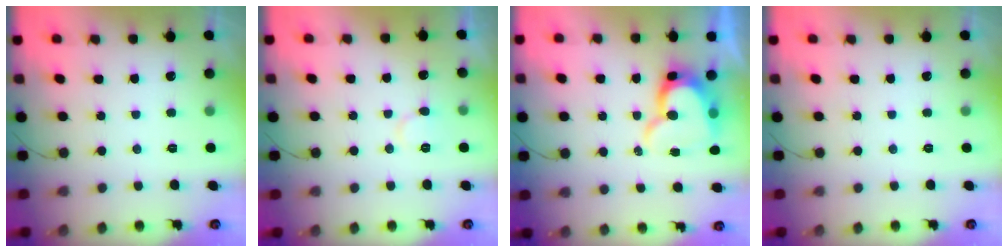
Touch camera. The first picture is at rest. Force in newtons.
{"total": 5.8, "press": 5.8, "slide": 0.5}
{"total": 12.6, "press": 12.5, "slide": 1.4}
{"total": 0.0}